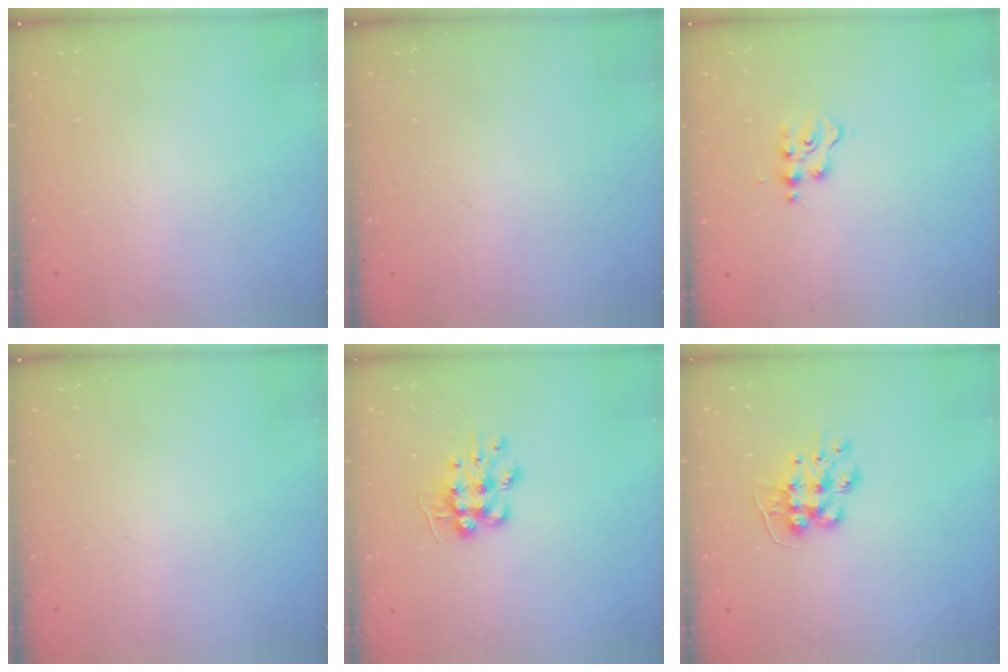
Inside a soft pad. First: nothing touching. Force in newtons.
{"total": 0.7, "press": 0.7, "slide": 0.2}
{"total": 2.1, "press": 2.1, "slide": 0.3}
{"total": 0.0}
{"total": 9.4, "press": 9.4, "slide": 0.6}
{"total": 9.6, "press": 9.5, "slide": 0.9}